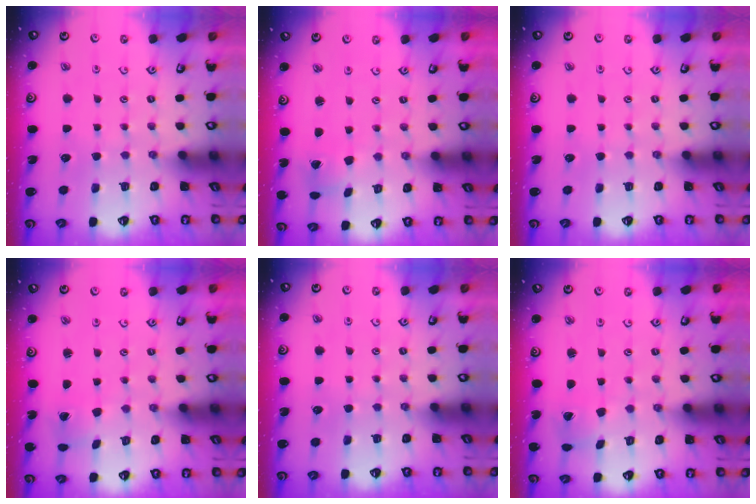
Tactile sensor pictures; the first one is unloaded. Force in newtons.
{"total": 1.6, "press": 1.6, "slide": 0.1}
{"total": 0.0}
{"total": 1.2, "press": 1.2, "slide": 0.2}
{"total": 0.0}
{"total": 1.2, "press": 1.2, "slide": 0.1}